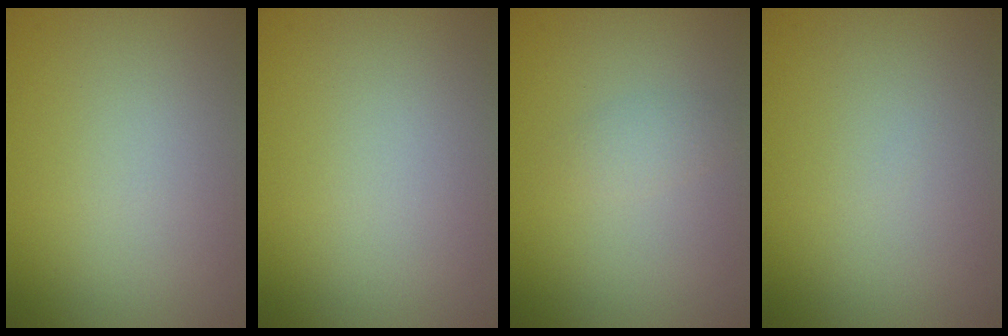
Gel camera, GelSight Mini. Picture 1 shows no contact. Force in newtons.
{"total": 0.0}
{"total": 1.2, "press": 1.2, "slide": 0.0}
{"total": 0.0}